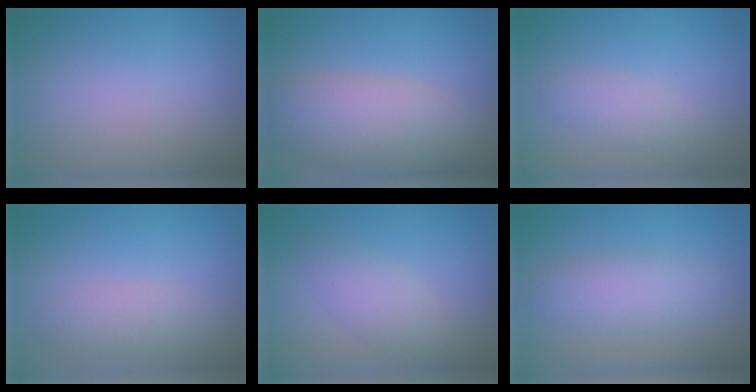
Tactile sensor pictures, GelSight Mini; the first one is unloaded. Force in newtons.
{"total": 6.9, "press": 6.9, "slide": 0.3}
{"total": 1.9, "press": 1.9, "slide": 0.1}
{"total": 2.2, "press": 2.2, "slide": 0.1}
{"total": 2.8, "press": 2.8, "slide": 0.2}
{"total": 3.8, "press": 3.8, "slide": 0.1}